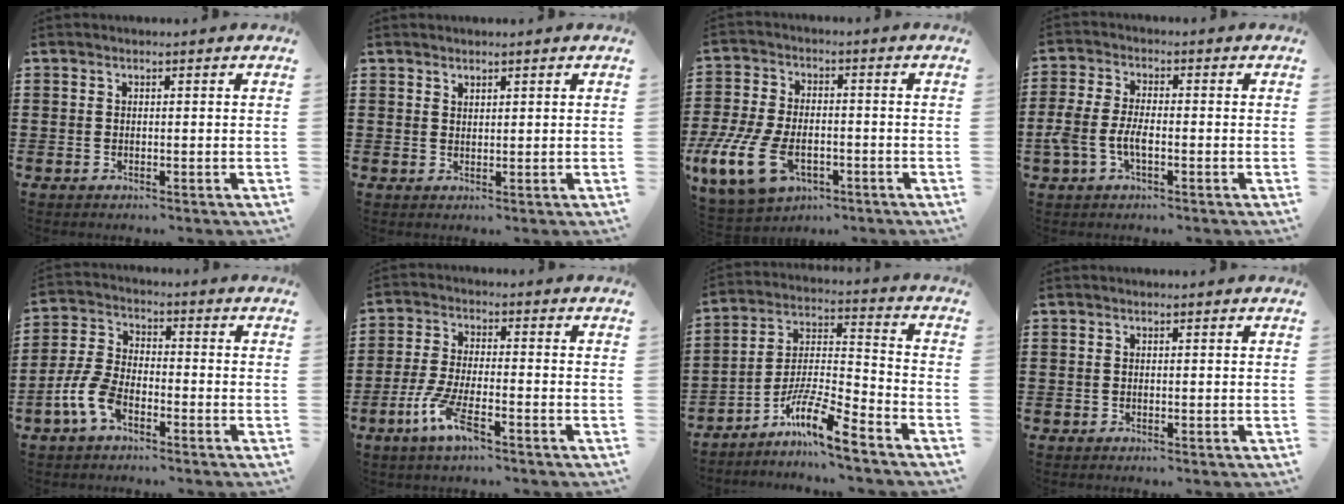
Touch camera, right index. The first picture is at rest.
{"total": 1.2, "force": [1.1, 0.3, 0.0], "torque": [0.000, 0.001, 0.022]}
{"total": 9.2, "force": [-3.3, 4.9, 7.1], "torque": [-0.180, -0.010, -0.062]}
{"total": 5.1, "force": [-1.7, 2.5, 4.1], "torque": [-0.106, -0.004, -0.039]}
{"total": 6.6, "force": [-3.7, 3.1, 4.4], "torque": [-0.123, -0.004, -0.077]}
{"total": 7.2, "force": [-3.9, 1.7, 5.8], "torque": [-0.132, -0.013, -0.074]}
{"total": 9.8, "force": [-7.6, 0.8, 6.2], "torque": [-0.123, 0.000, -0.148]}
{"total": 0.0}